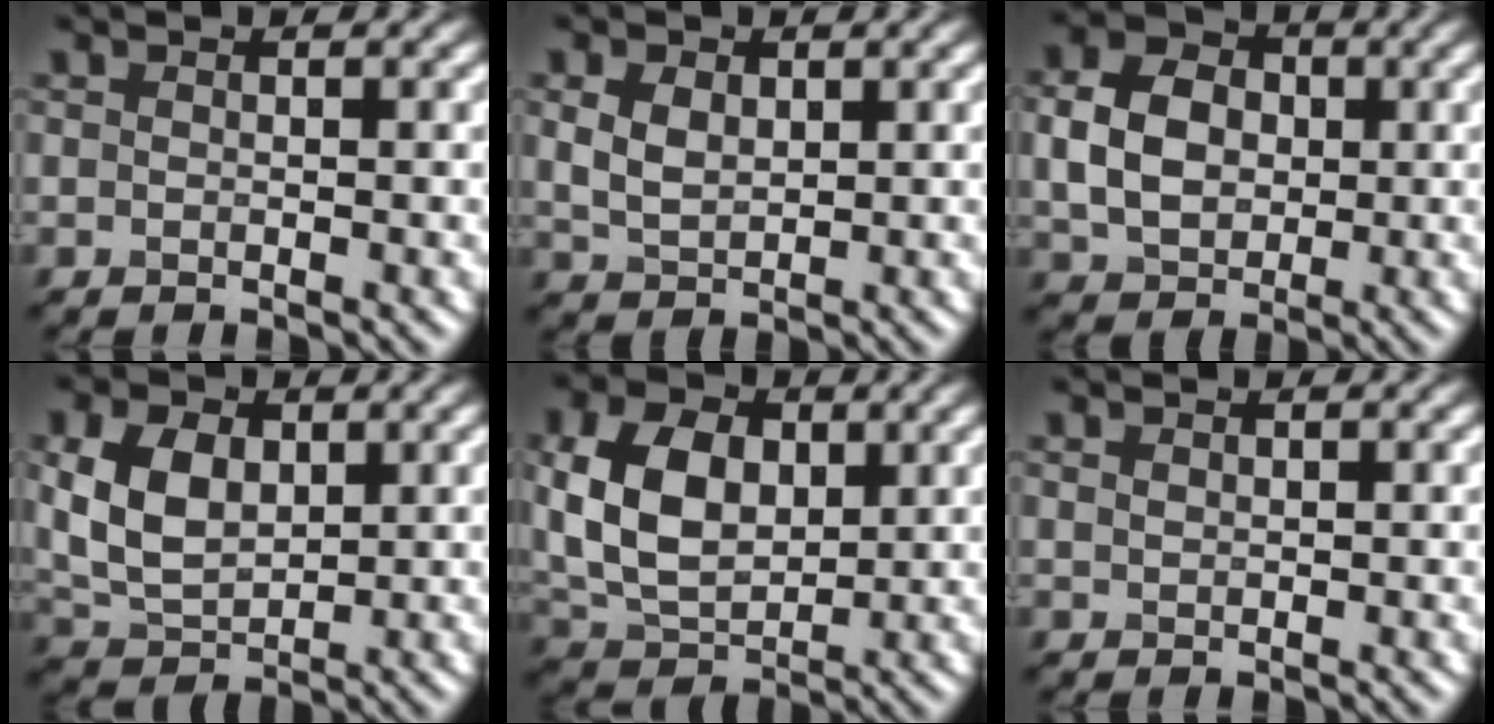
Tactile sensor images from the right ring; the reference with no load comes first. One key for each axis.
{"total": 2.8, "fx": 0.9, "fy": 1.9, "fz": 1.8, "tx": -0.043, "ty": 0.000, "tz": 0.020}
{"total": 6.1, "fx": 0.4, "fy": 4.8, "fz": 3.8, "tx": -0.085, "ty": 0.009, "tz": 0.003}
{"total": 6.0, "fx": 1.2, "fy": 4.1, "fz": 4.3, "tx": -0.097, "ty": 0.005, "tz": 0.023}
{"total": 8.4, "fx": 1.5, "fy": 5.6, "fz": 6.1, "tx": -0.141, "ty": 0.009, "tz": 0.027}
{"total": 0.5, "fx": 0.3, "fy": 0.4, "fz": 0.2, "tx": -0.006, "ty": 0.000, "tz": 0.008}